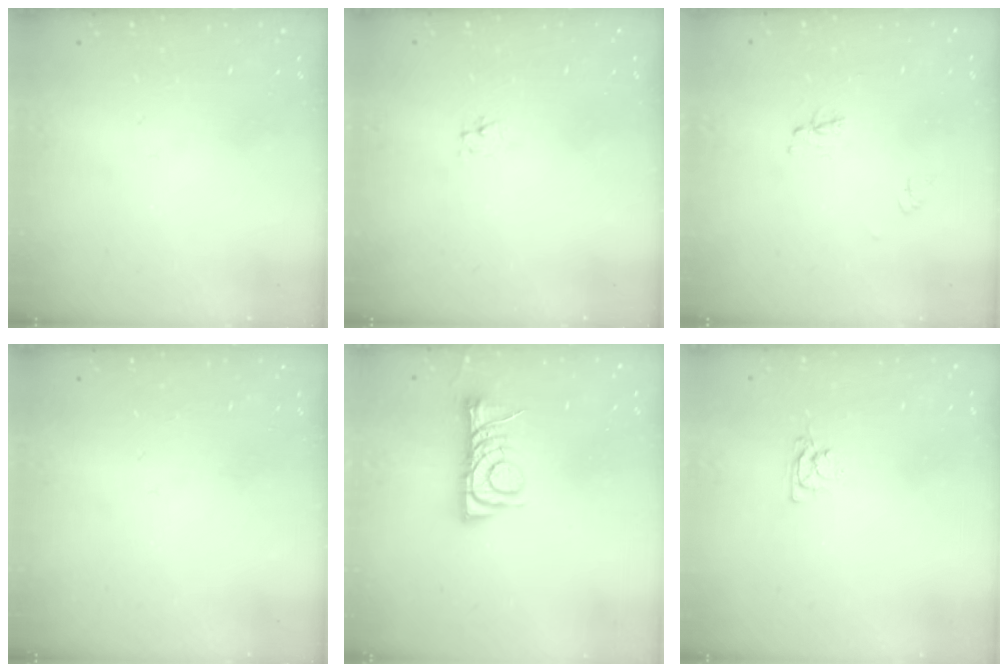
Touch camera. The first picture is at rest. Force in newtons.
{"total": 1.9, "press": 1.9, "slide": 0.2}
{"total": 4.3, "press": 4.3, "slide": 0.4}
{"total": 0.0}
{"total": 8.5, "press": 8.5, "slide": 0.8}
{"total": 2.9, "press": 2.9, "slide": 0.3}